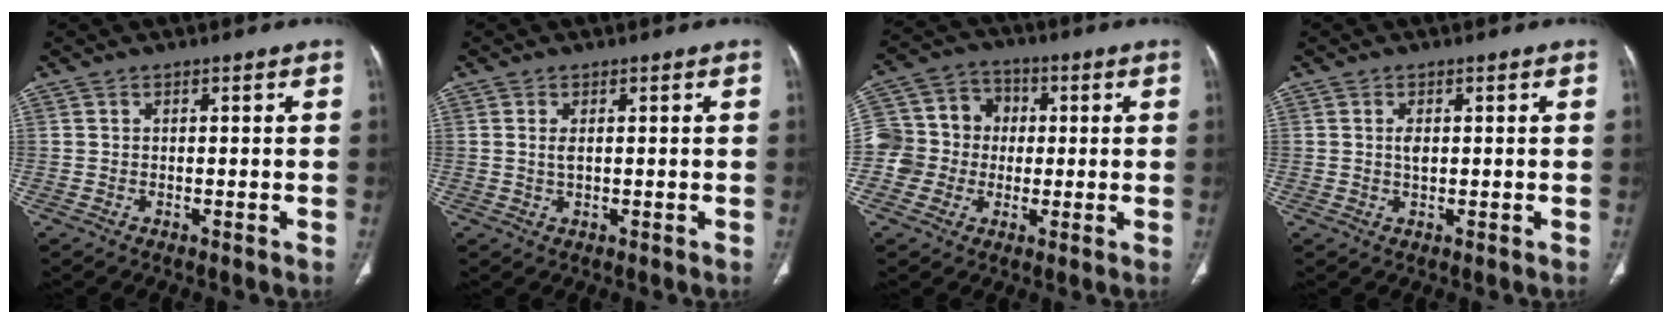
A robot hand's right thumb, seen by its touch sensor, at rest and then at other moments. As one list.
[{"total": 1.8, "force": [0.4, 0.8, 1.5], "torque": [-0.035, -0.002, 0.012]}, {"total": 11.3, "force": [-0.6, 10.8, 3.5], "torque": [-0.039, 0.034, -0.013]}, {"total": 1.9, "force": [0.4, 1.0, 1.5], "torque": [-0.028, -0.002, 0.008]}]